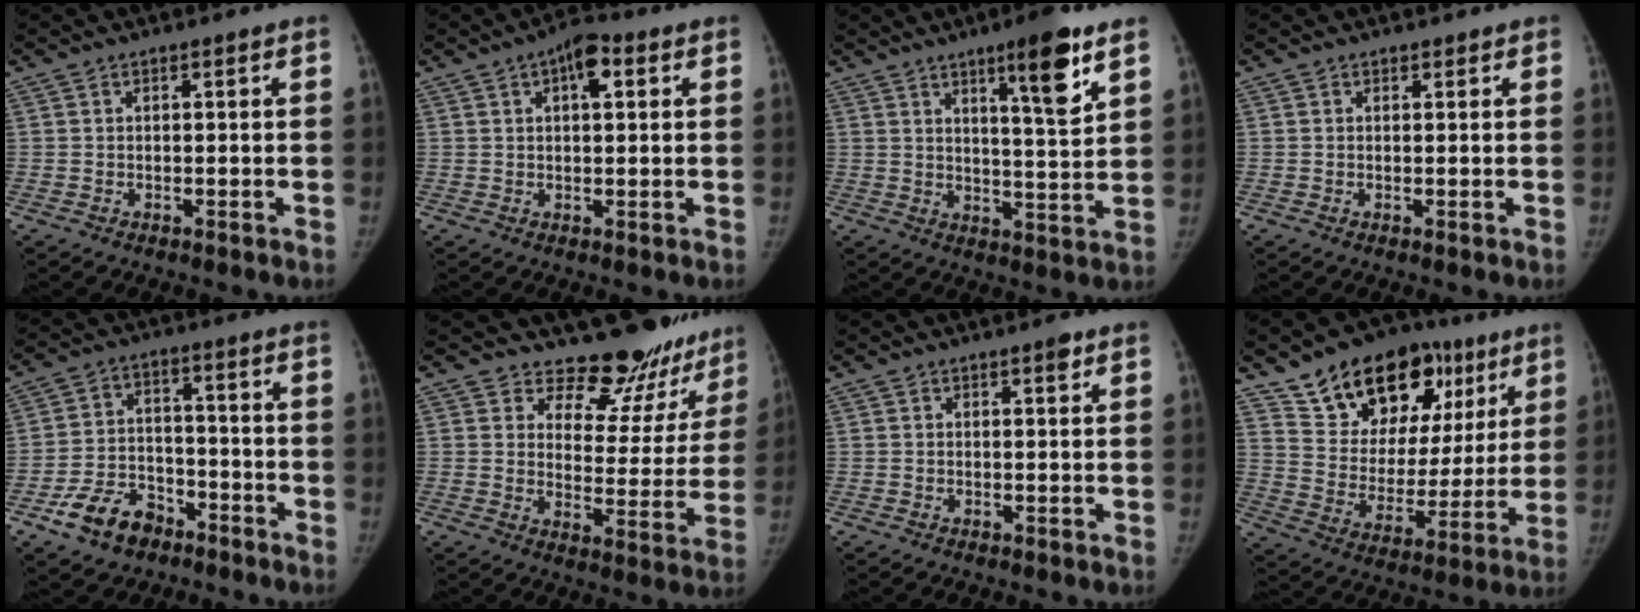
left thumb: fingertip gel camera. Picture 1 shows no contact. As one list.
[{"total": 5.9, "force": [2.3, 2.7, 4.7], "torque": [-0.057, 0.006, 0.027]}, {"total": 10.8, "force": [6.1, 1.6, 8.7], "torque": [-0.119, -0.037, 0.091]}, {"total": 0.5, "force": [0.4, 0.3, 0.2], "torque": [-0.001, -0.002, 0.003]}, {"total": 10.1, "force": [-6.3, 6.5, 4.5], "torque": [-0.060, 0.041, -0.109]}, {"total": 15.9, "force": [14.4, 6.3, 1.7], "torque": [0.041, -0.129, 0.169]}, {"total": 1.4, "force": [0.8, 0.3, 1.1], "torque": [-0.014, -0.002, 0.010]}, {"total": 23.9, "force": [13.6, 14.2, 13.7], "torque": [-0.158, -0.022, 0.221]}]